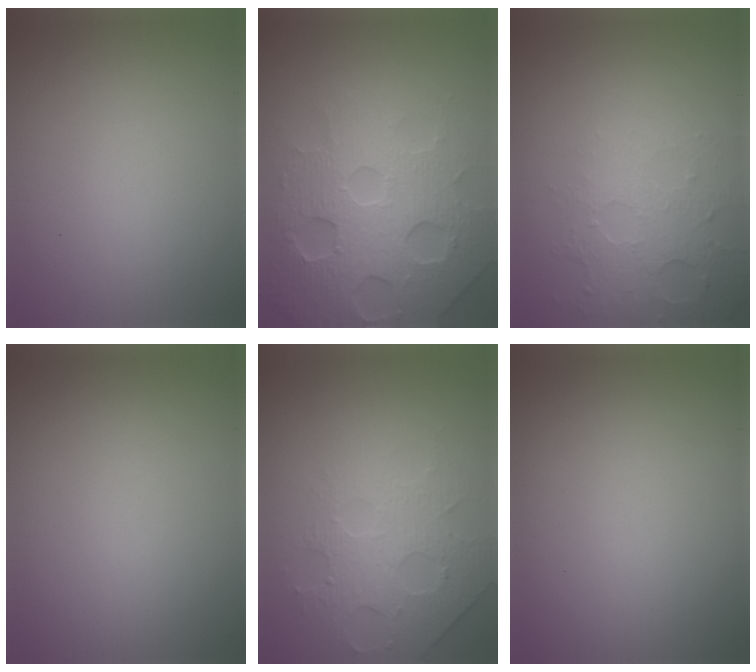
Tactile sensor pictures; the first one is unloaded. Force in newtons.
{"total": 7.3, "press": 7.2, "slide": 1.5}
{"total": 4.7, "press": 3.1, "slide": 3.5}
{"total": 0.0}
{"total": 3.8, "press": 3.6, "slide": 1.2}
{"total": 0.0}